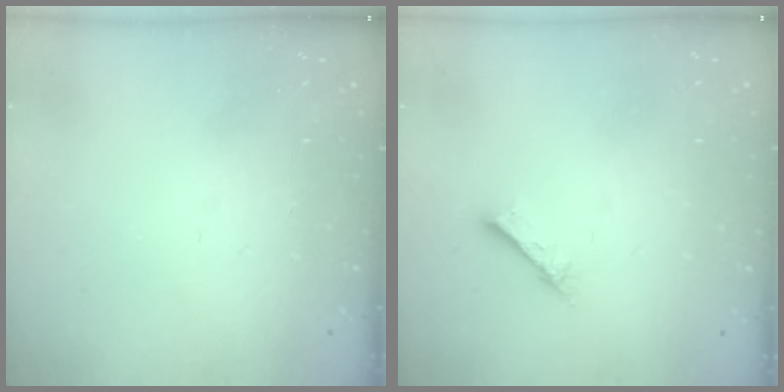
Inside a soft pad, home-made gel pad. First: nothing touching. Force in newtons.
{"total": 2.1, "press": 2.1, "slide": 0.2}